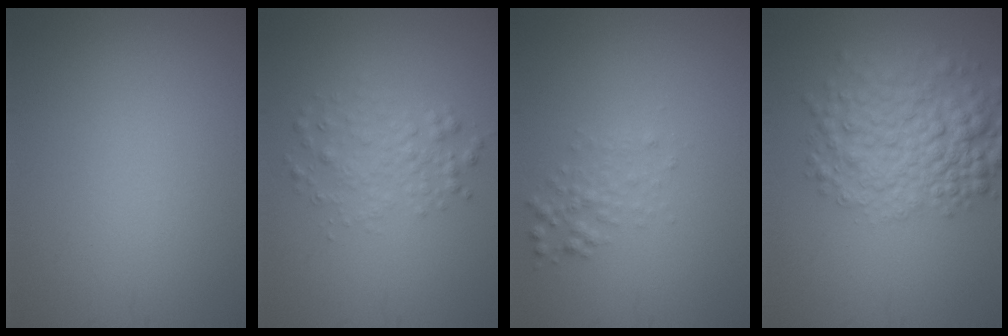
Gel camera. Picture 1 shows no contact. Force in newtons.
{"total": 2.5, "press": 2.5, "slide": 0.0}
{"total": 1.5, "press": 1.5, "slide": 0.1}
{"total": 6.5, "press": 6.5, "slide": 0.2}